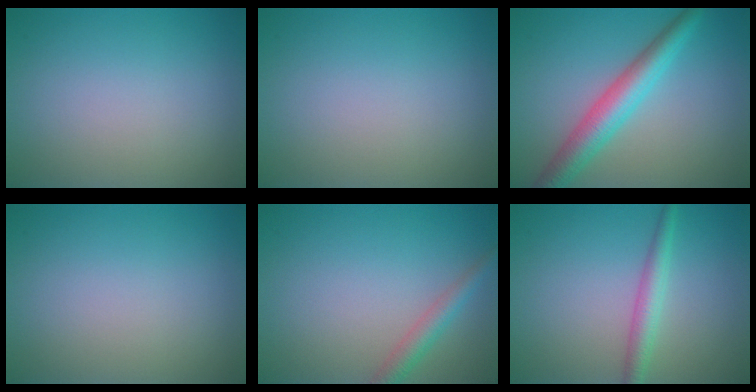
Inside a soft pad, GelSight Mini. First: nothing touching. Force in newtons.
{"total": 0.0}
{"total": 4.9, "press": 4.9, "slide": 0.1}
{"total": 0.0}
{"total": 2.2, "press": 2.2, "slide": 0.1}
{"total": 2.4, "press": 2.4, "slide": 0.0}